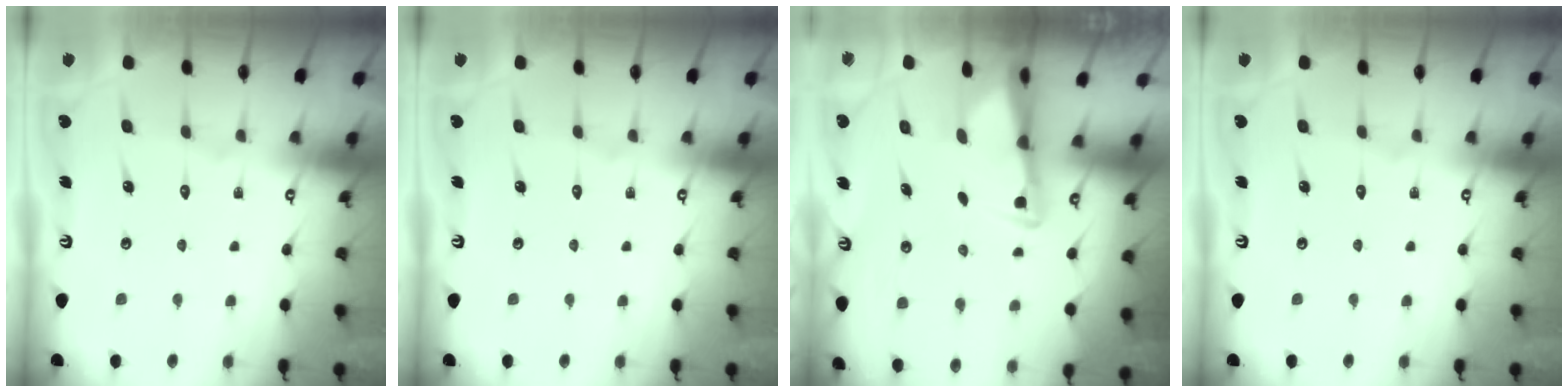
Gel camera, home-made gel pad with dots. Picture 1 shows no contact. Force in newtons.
{"total": 0.0}
{"total": 2.9, "press": 2.9, "slide": 0.6}
{"total": 0.0}